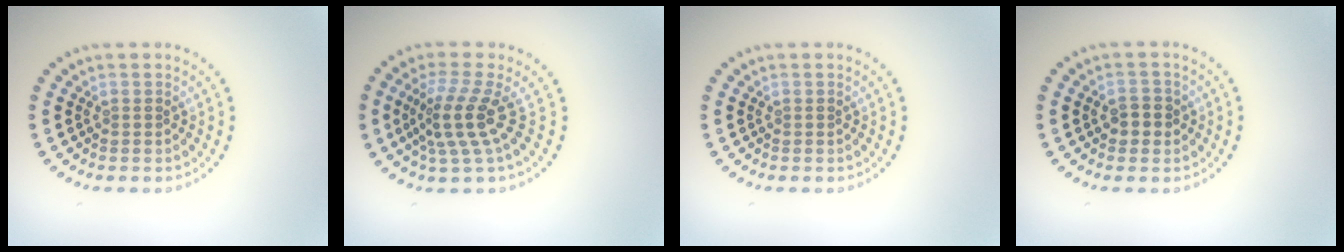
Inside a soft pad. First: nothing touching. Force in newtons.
{"total": 3.7, "press": 2.6, "slide": 2.6}
{"total": 0.0}
{"total": 2.0, "press": 2.0, "slide": 0.4}